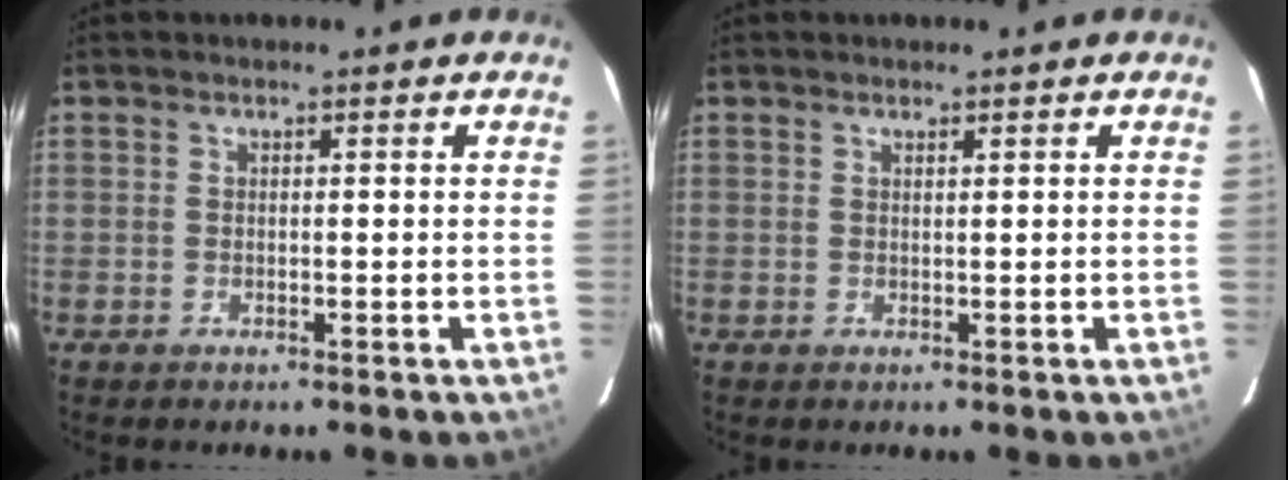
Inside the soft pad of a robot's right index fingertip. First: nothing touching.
{"total": 0.6, "force": [0.6, -0.1, 0.3], "torque": [-0.008, -0.003, 0.007]}